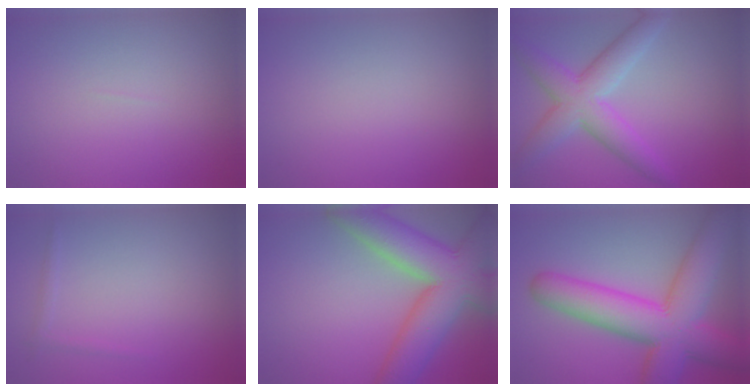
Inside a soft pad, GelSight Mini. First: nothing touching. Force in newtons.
{"total": 0.0}
{"total": 5.8, "press": 5.8, "slide": 0.0}
{"total": 0.7, "press": 0.7, "slide": 0.0}
{"total": 10.2, "press": 10.2, "slide": 0.5}
{"total": 10.6, "press": 10.6, "slide": 0.3}